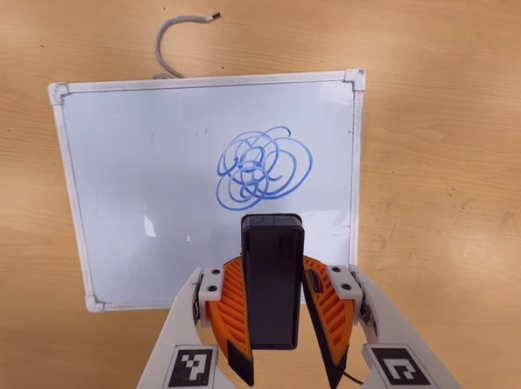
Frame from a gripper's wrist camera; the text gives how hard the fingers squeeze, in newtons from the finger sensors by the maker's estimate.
{"total": 6.5, "left": 5.5, "right": 7.5}